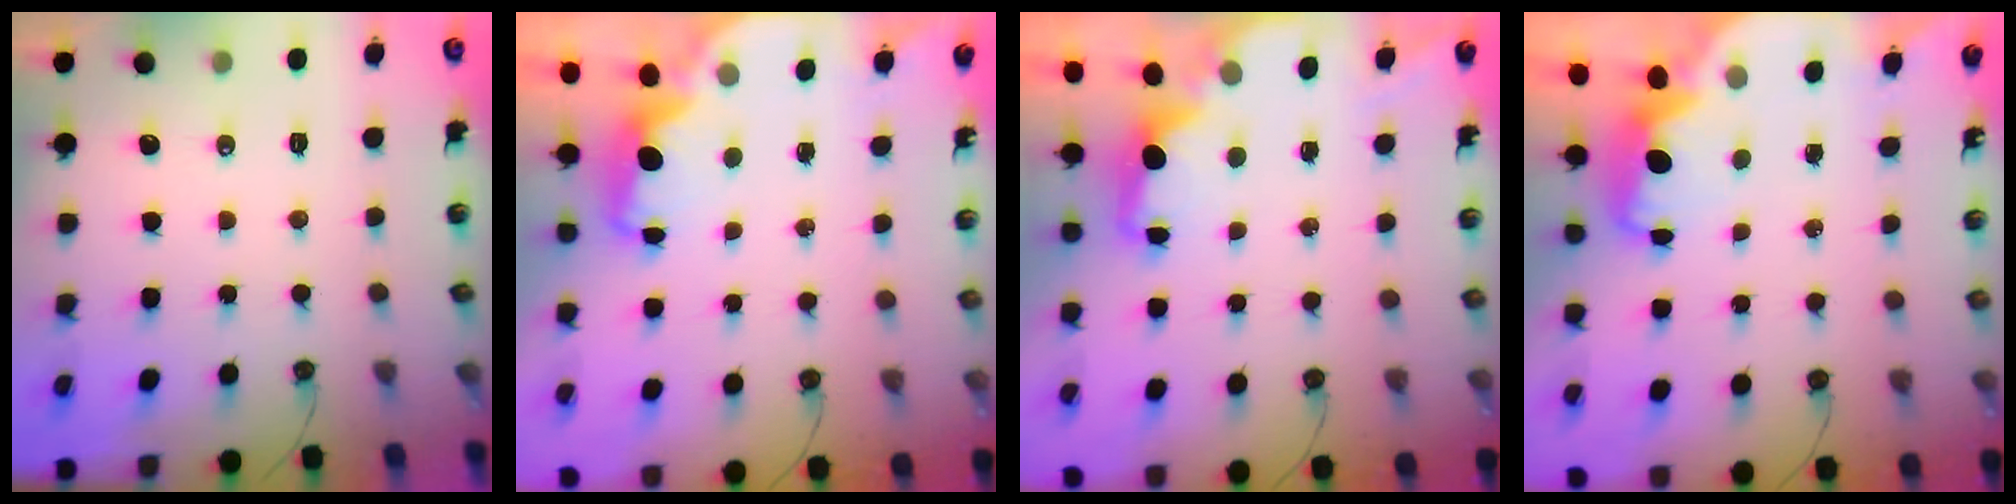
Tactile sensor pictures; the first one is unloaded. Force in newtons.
{"total": 2.0, "press": 1.8, "slide": 0.8}
{"total": 1.9, "press": 1.7, "slide": 0.8}
{"total": 2.4, "press": 2.4, "slide": 0.6}